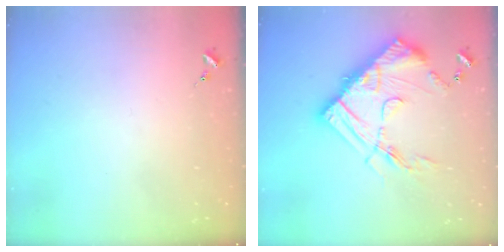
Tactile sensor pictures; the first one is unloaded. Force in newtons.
{"total": 21.5, "press": 21.4, "slide": 1.6}